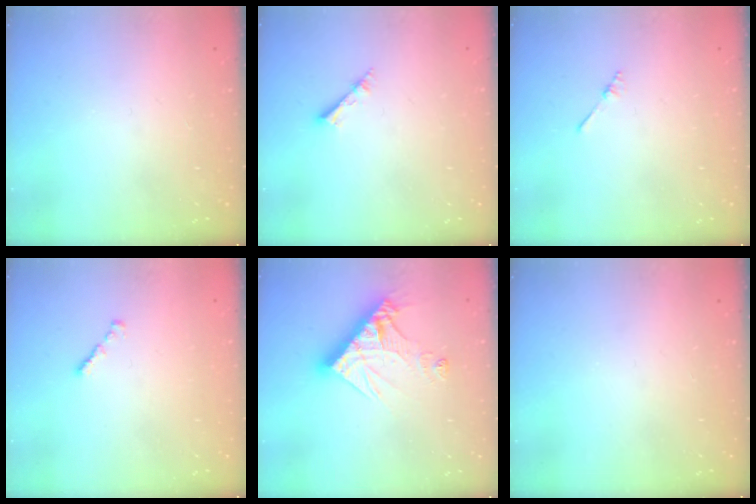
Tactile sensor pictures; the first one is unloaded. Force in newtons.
{"total": 2.2, "press": 2.2, "slide": 0.3}
{"total": 2.0, "press": 2.0, "slide": 0.3}
{"total": 1.1, "press": 1.0, "slide": 0.5}
{"total": 13.6, "press": 13.5, "slide": 1.2}
{"total": 0.0}